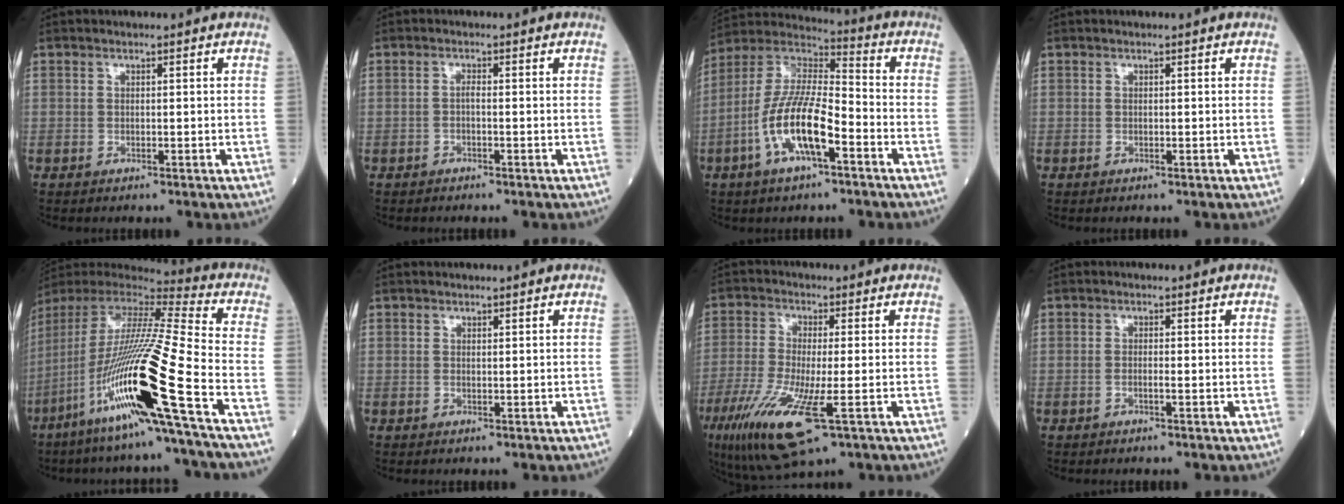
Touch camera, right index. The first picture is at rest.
{"total": 0.9, "force": [-0.4, 0.1, 0.8], "torque": [-0.019, 0.000, -0.009]}
{"total": 13.9, "force": [-5.1, 3.7, 12.4], "torque": [-0.253, 0.005, -0.098]}
{"total": 0.0}
{"total": 24.4, "force": [-10.4, -1.0, 22.0], "torque": [-0.436, -0.049, -0.203]}
{"total": 0.0}
{"total": 12.7, "force": [-5.2, 2.0, 11.4], "torque": [-0.236, -0.039, -0.089]}
{"total": 0.7, "force": [-0.4, 0.0, 0.6], "torque": [-0.014, 0.002, -0.006]}